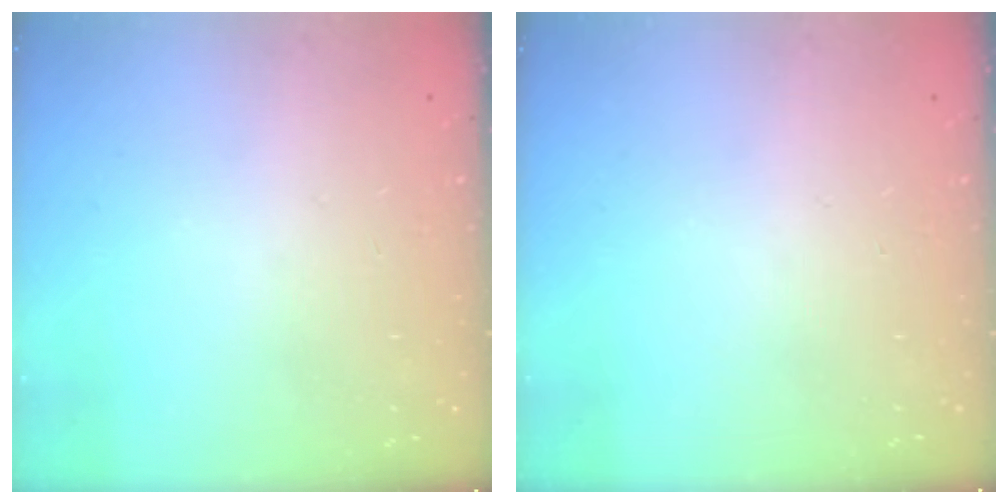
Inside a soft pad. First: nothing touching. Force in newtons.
{"total": 0.0}